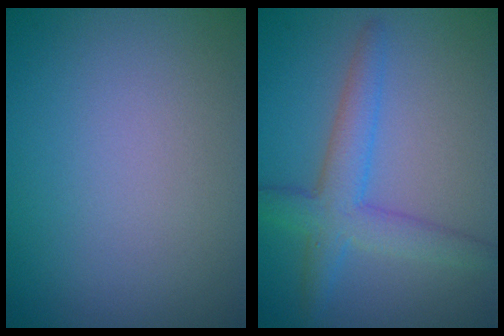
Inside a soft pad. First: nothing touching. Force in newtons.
{"total": 4.0, "press": 4.0, "slide": 0.3}